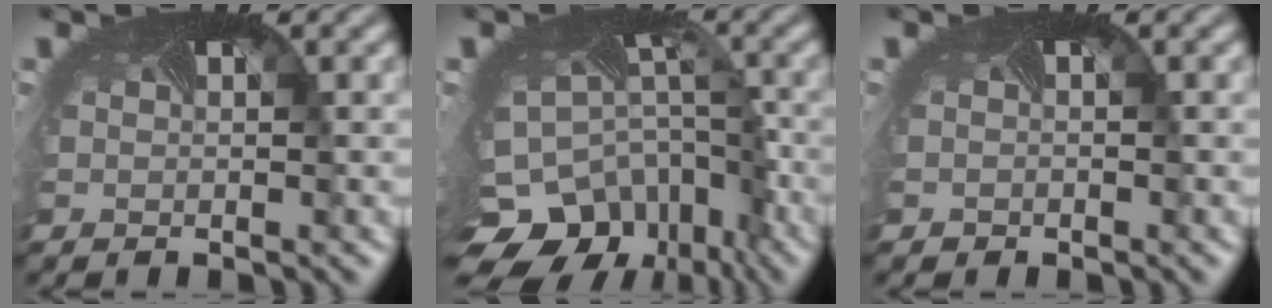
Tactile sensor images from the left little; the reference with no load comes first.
{"total": 13.6, "force": [-8.6, 8.9, 5.6], "torque": [-0.117, -0.040, -0.098]}
{"total": 0.9, "force": [-0.3, 0.8, -0.2], "torque": [0.010, -0.003, -0.005]}